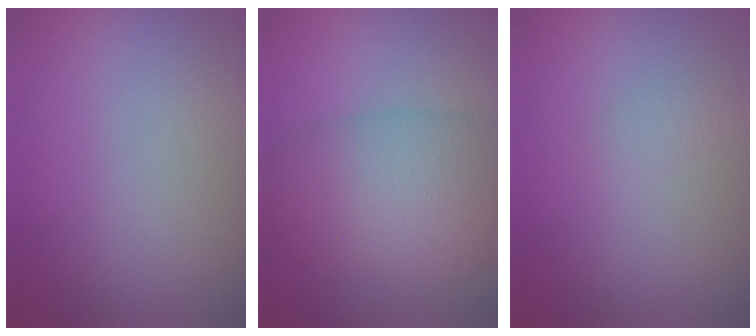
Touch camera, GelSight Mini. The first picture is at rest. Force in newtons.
{"total": 9.0, "press": 9.0, "slide": 0.5}
{"total": 0.8, "press": 0.8, "slide": 0.0}